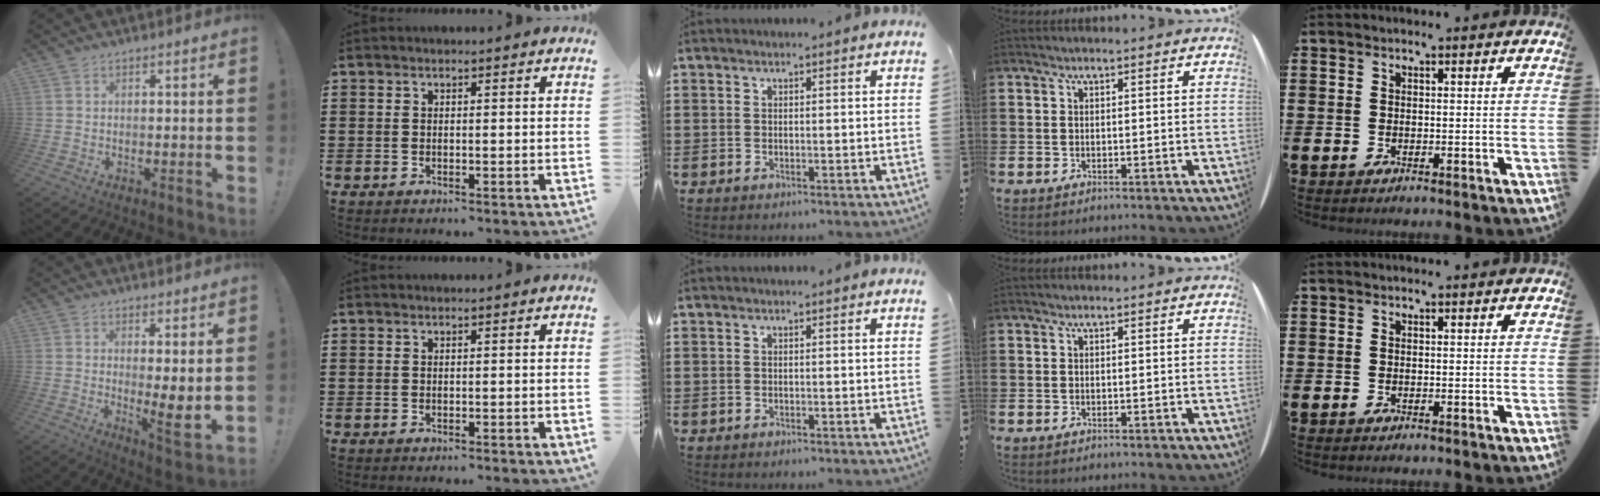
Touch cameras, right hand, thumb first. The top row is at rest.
{"thumb": {"total": 6.8, "force": [1.2, 0.7, 6.7], "torque": [-0.074, -0.037, 0.020]}}